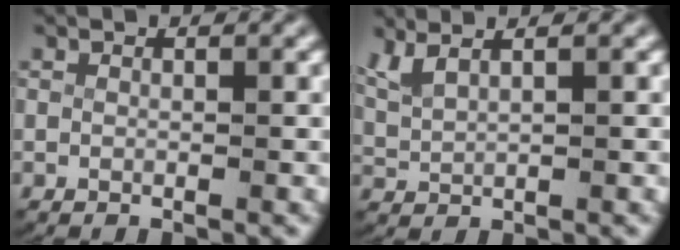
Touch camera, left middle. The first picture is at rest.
{"total": 3.3, "force": [1.8, 1.6, 2.2], "torque": [-0.061, 0.000, 0.043]}